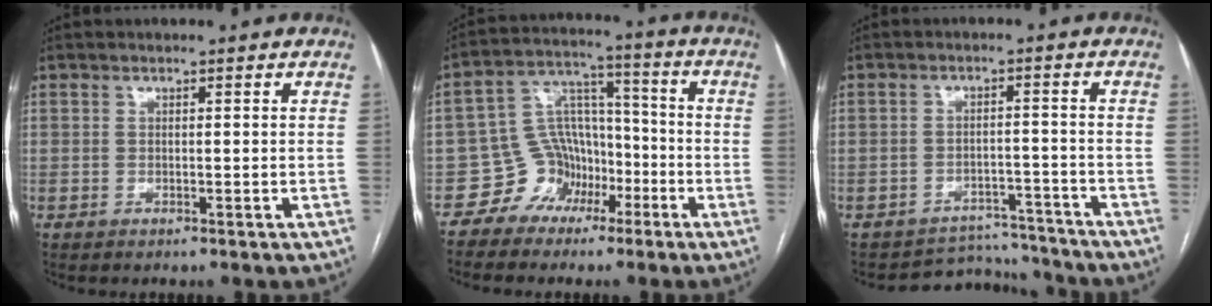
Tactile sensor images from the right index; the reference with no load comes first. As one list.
[{"total": 8.6, "force": [-4.6, 7.0, 1.9], "torque": [-0.042, 0.037, -0.074]}, {"total": 6.8, "force": [-6.3, 1.8, -1.6], "torque": [0.027, 0.029, -0.088]}]